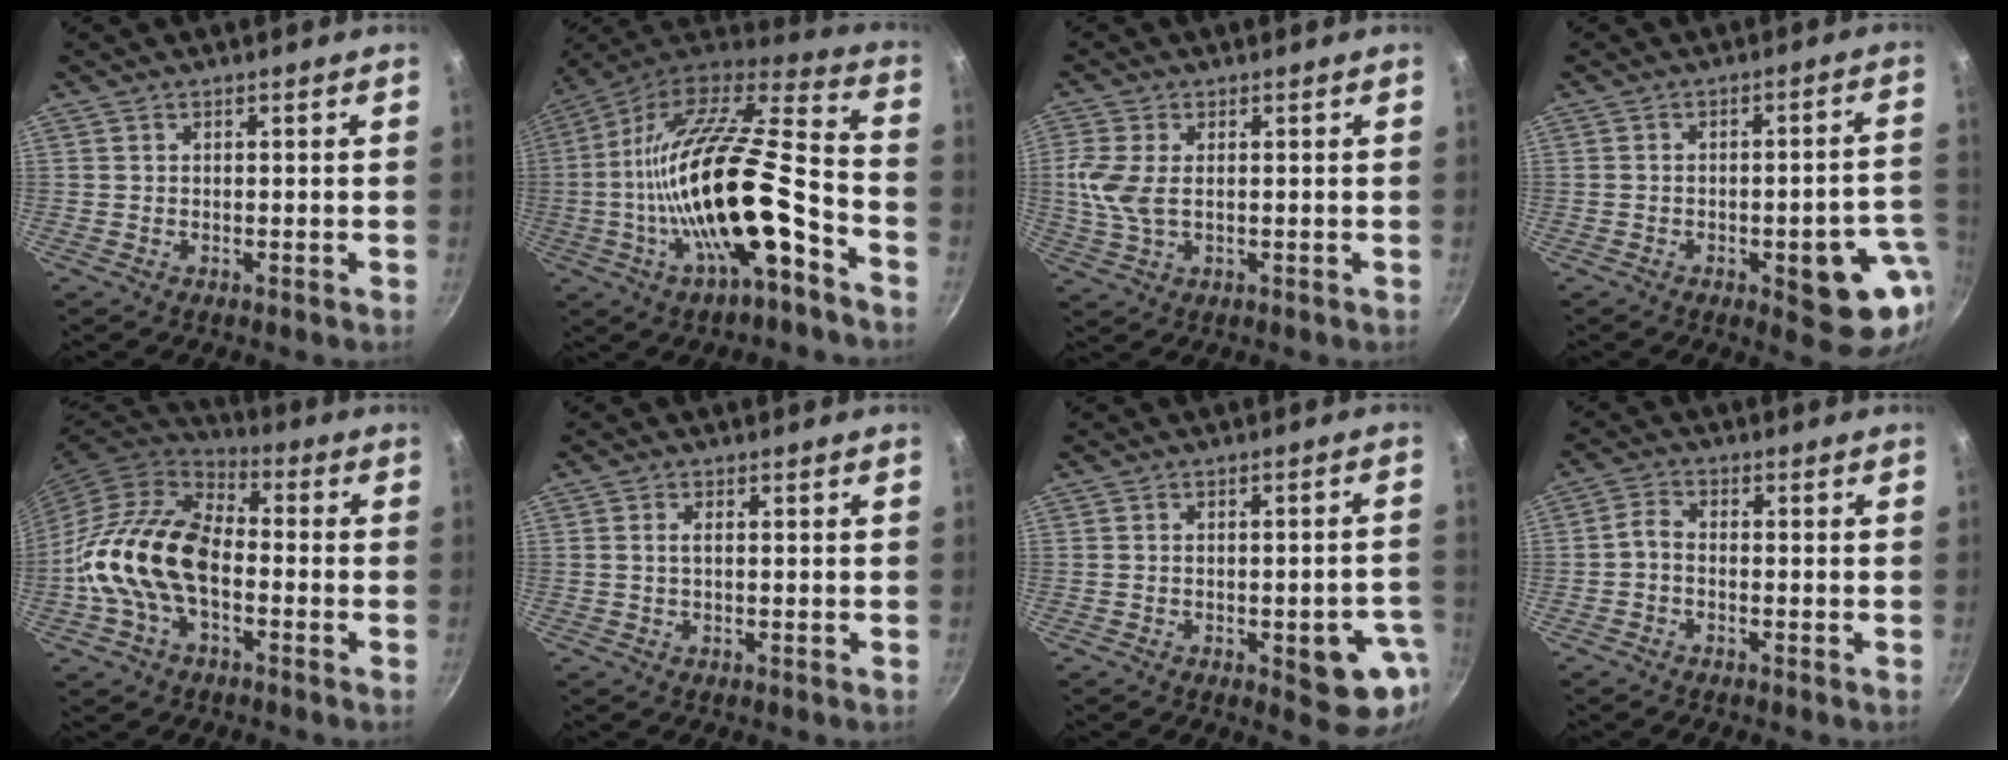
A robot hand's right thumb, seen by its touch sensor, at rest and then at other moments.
{"total": 25.7, "force": [-8.4, 8.3, 22.9], "torque": [-0.385, 0.036, -0.154]}
{"total": 6.5, "force": [0.6, 3.6, 5.4], "torque": [-0.122, 0.000, 0.013]}
{"total": 13.0, "force": [-3.9, 4.9, 11.4], "torque": [-0.094, 0.026, -0.046]}
{"total": 16.6, "force": [-2.9, 10.4, 12.6], "torque": [-0.213, 0.036, -0.069]}
{"total": 1.3, "force": [0.1, 0.5, 1.2], "torque": [-0.027, 0.003, 0.001]}
{"total": 10.2, "force": [-3.4, 4.0, 8.8], "torque": [-0.065, 0.017, -0.040]}
{"total": 2.4, "force": [-1.1, 1.3, 1.6], "torque": [-0.042, 0.014, -0.031]}